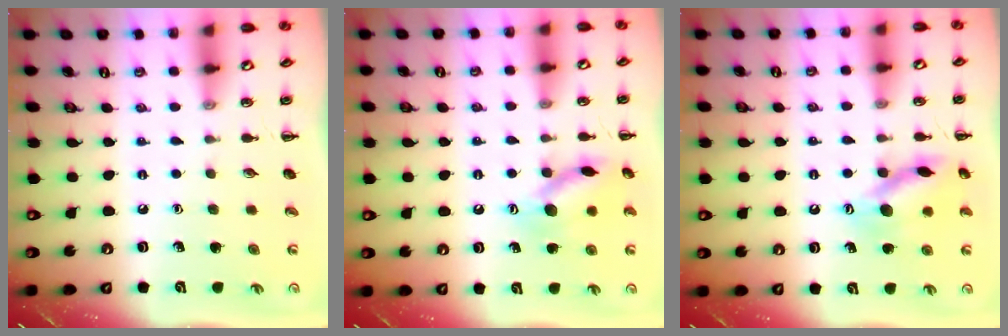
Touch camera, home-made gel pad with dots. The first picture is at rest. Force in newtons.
{"total": 13.2, "press": 13.2, "slide": 1.1}
{"total": 13.5, "press": 13.5, "slide": 1.3}